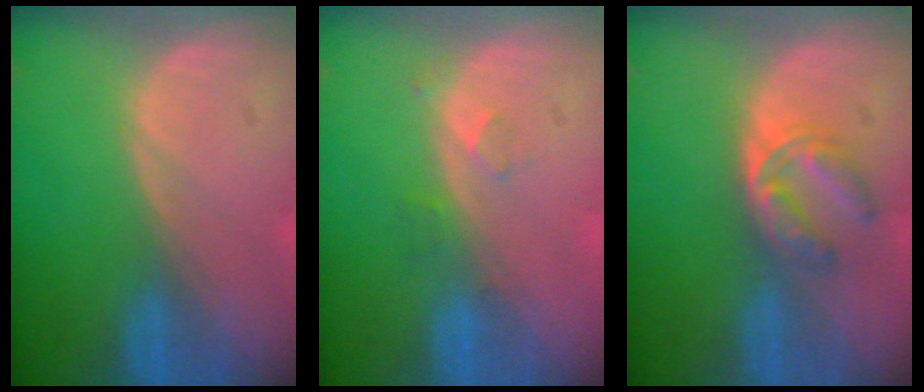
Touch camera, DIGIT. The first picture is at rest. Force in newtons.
{"total": 2.3, "press": 2.0, "slide": 1.1}
{"total": 5.1, "press": 4.9, "slide": 1.4}